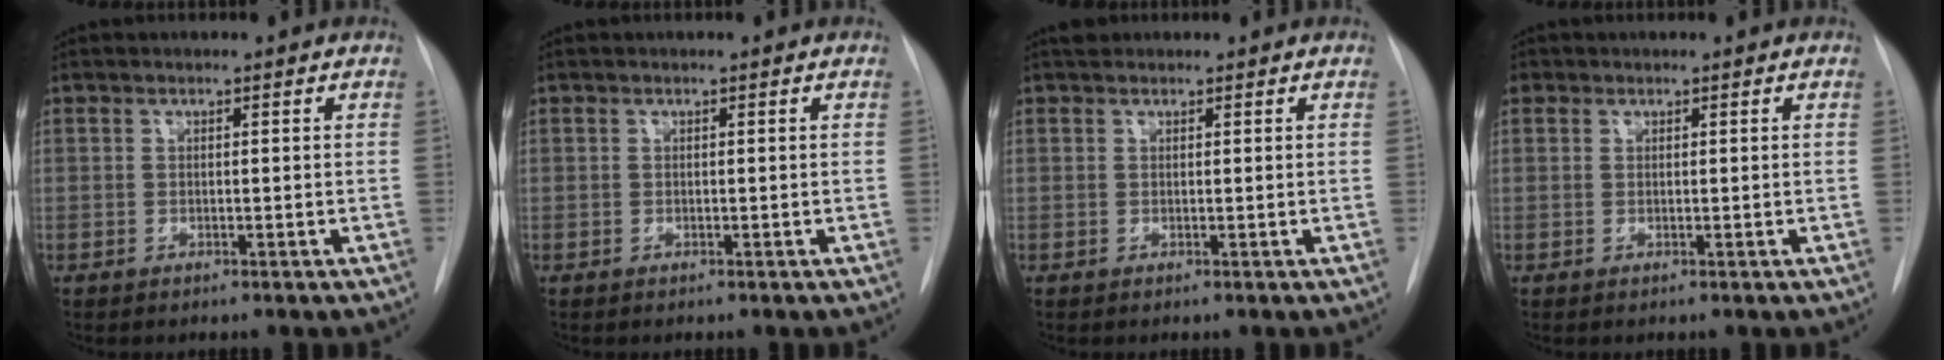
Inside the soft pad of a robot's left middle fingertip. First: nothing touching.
{"total": 0.0}
{"total": 1.2, "force": [1.1, 0.6, 0.2], "torque": [-0.009, 0.014, 0.018]}
{"total": 0.8, "force": [0.4, 0.7, 0.1], "torque": [0.002, 0.004, 0.005]}